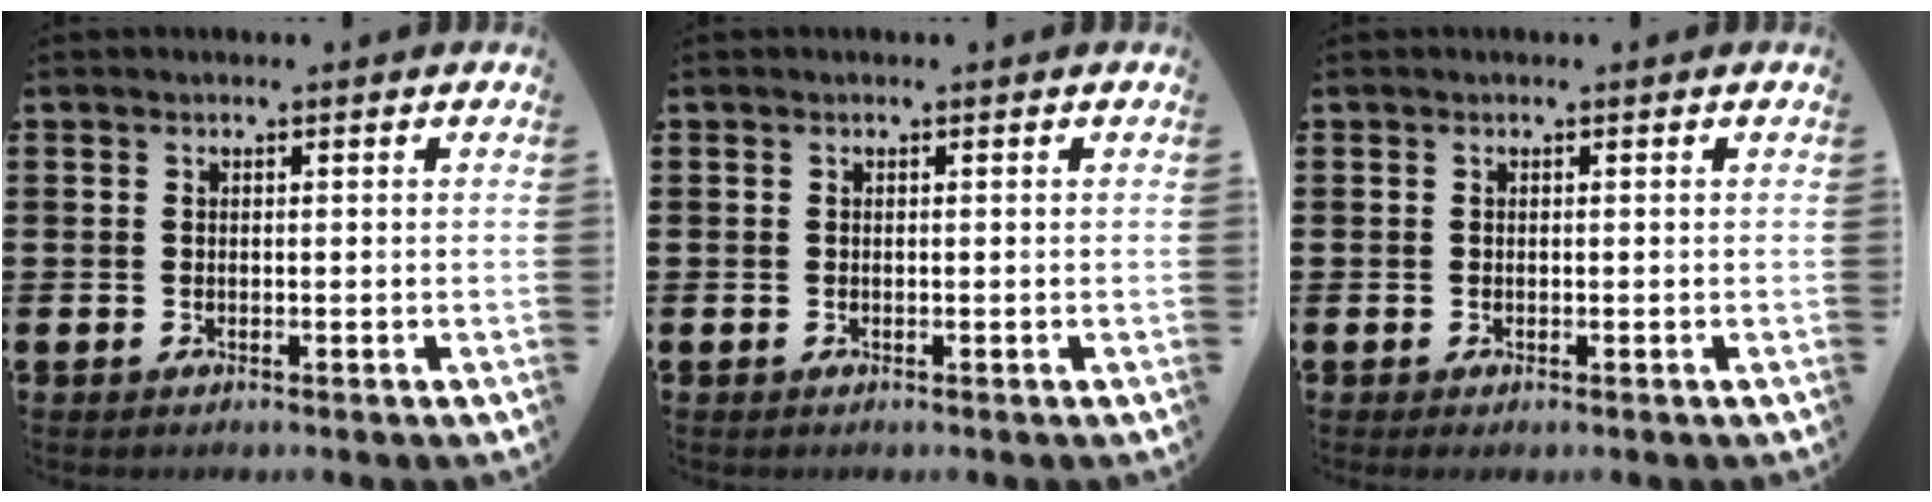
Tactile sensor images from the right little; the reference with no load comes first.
{"total": 0.0}
{"total": 0.0}